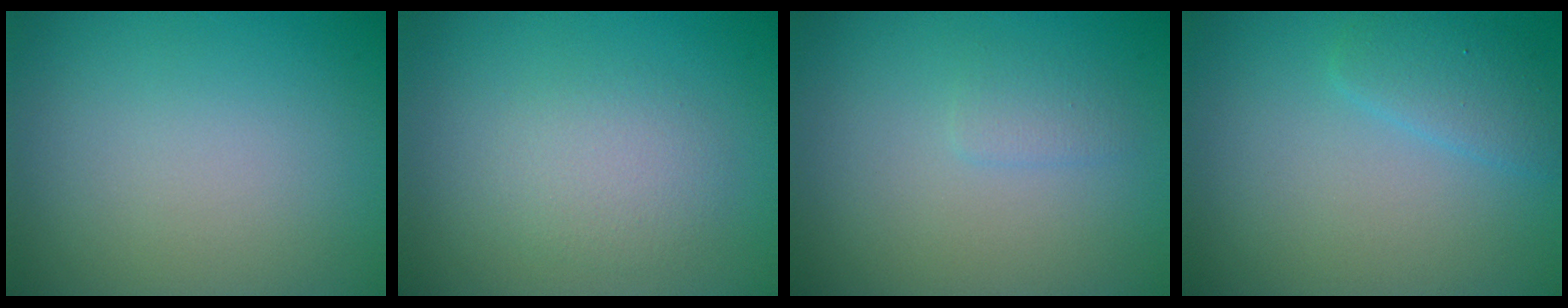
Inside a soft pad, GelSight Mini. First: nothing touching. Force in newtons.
{"total": 2.3, "press": 2.3, "slide": 0.1}
{"total": 1.1, "press": 1.1, "slide": 0.1}
{"total": 2.3, "press": 2.3, "slide": 0.2}